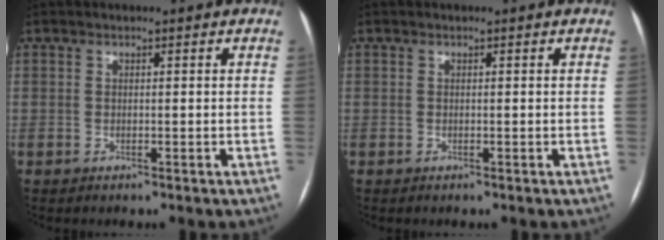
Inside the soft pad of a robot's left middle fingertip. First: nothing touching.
{"total": 0.0}